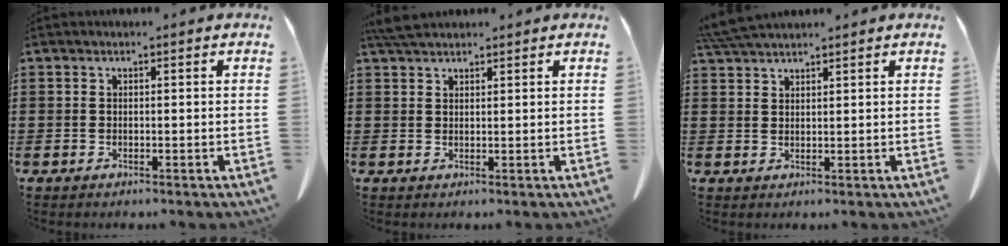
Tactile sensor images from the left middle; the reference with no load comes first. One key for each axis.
{"total": 3.1, "fx": 2.7, "fy": 0.7, "fz": 1.3, "tx": -0.033, "ty": -0.001, "tz": 0.054}
{"total": 3.9, "fx": 3.6, "fy": 0.3, "fz": 1.4, "tx": -0.039, "ty": -0.005, "tz": 0.071}